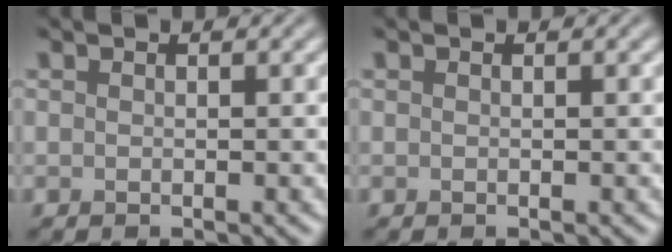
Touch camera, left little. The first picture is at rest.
{"total": 0.0}